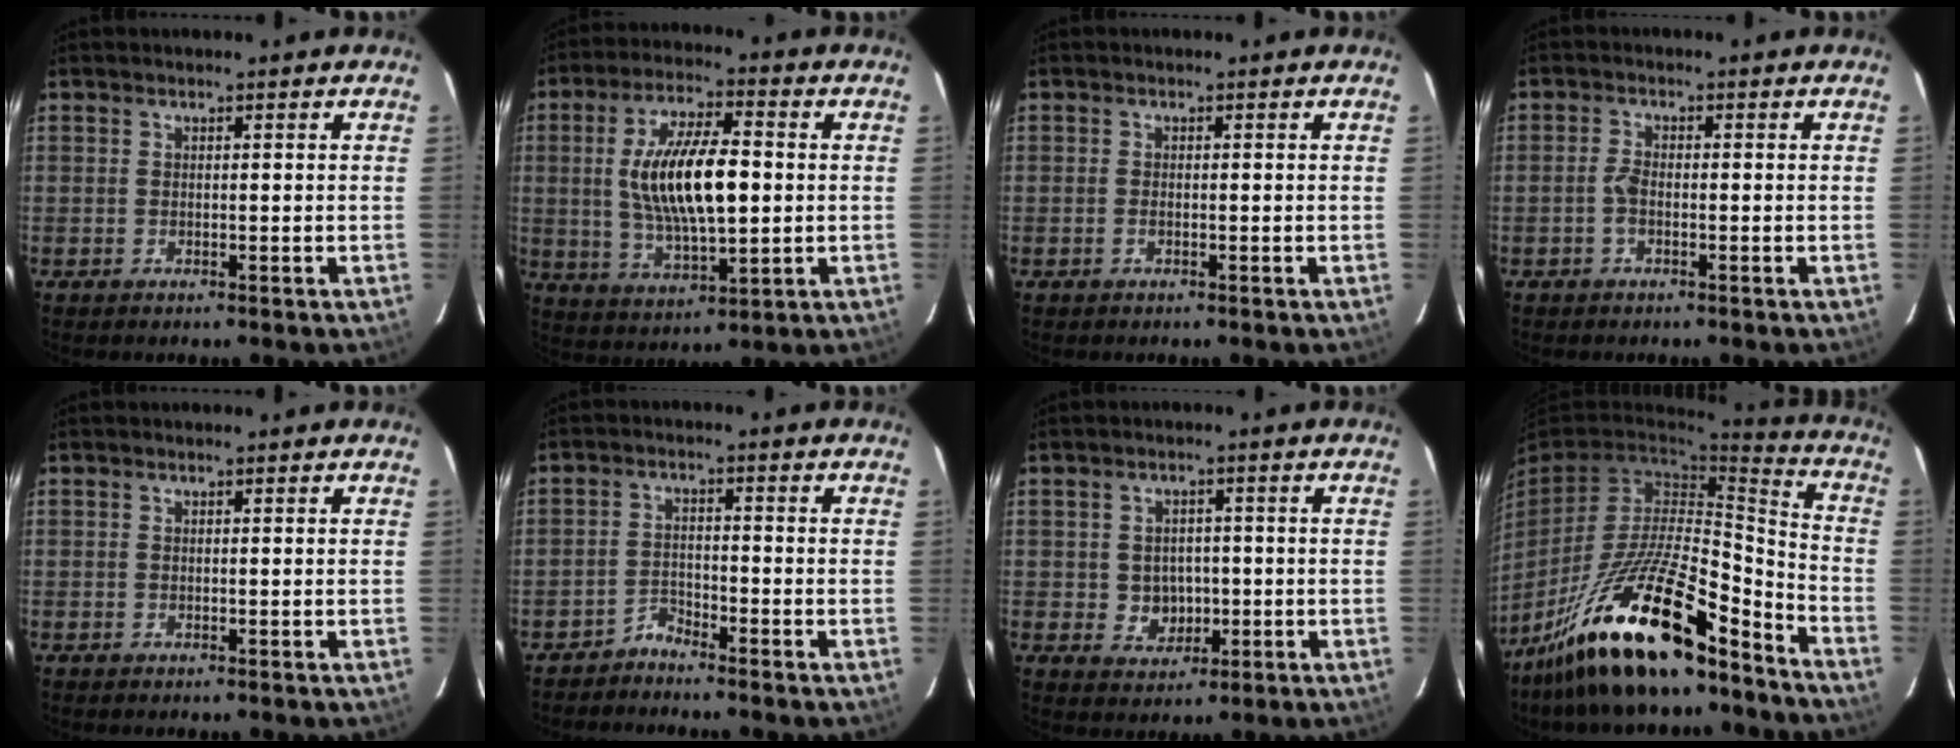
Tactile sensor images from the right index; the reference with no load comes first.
{"total": 15.8, "force": [0.8, 5.9, 14.6], "torque": [-0.271, 0.000, 0.022]}
{"total": 1.0, "force": [-0.4, 0.5, 0.7], "torque": [-0.016, 0.000, -0.008]}
{"total": 2.3, "force": [-0.9, 1.0, 1.8], "torque": [-0.044, 0.004, -0.017]}
{"total": 0.0}
{"total": 2.8, "force": [-2.7, 0.7, -0.1], "torque": [0.003, 0.002, -0.052]}
{"total": 5.0, "force": [-0.6, 4.6, 1.8], "torque": [-0.039, 0.008, 0.006]}
{"total": 23.4, "force": [-17.2, 6.0, 14.7], "torque": [-0.277, -0.020, -0.294]}